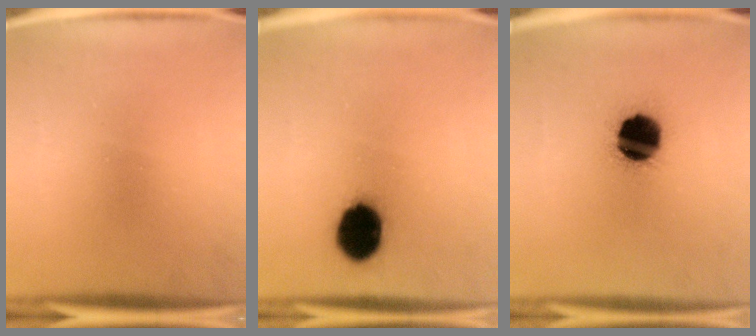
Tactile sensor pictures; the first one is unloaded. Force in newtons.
{"total": 11.7}
{"total": 15.3}